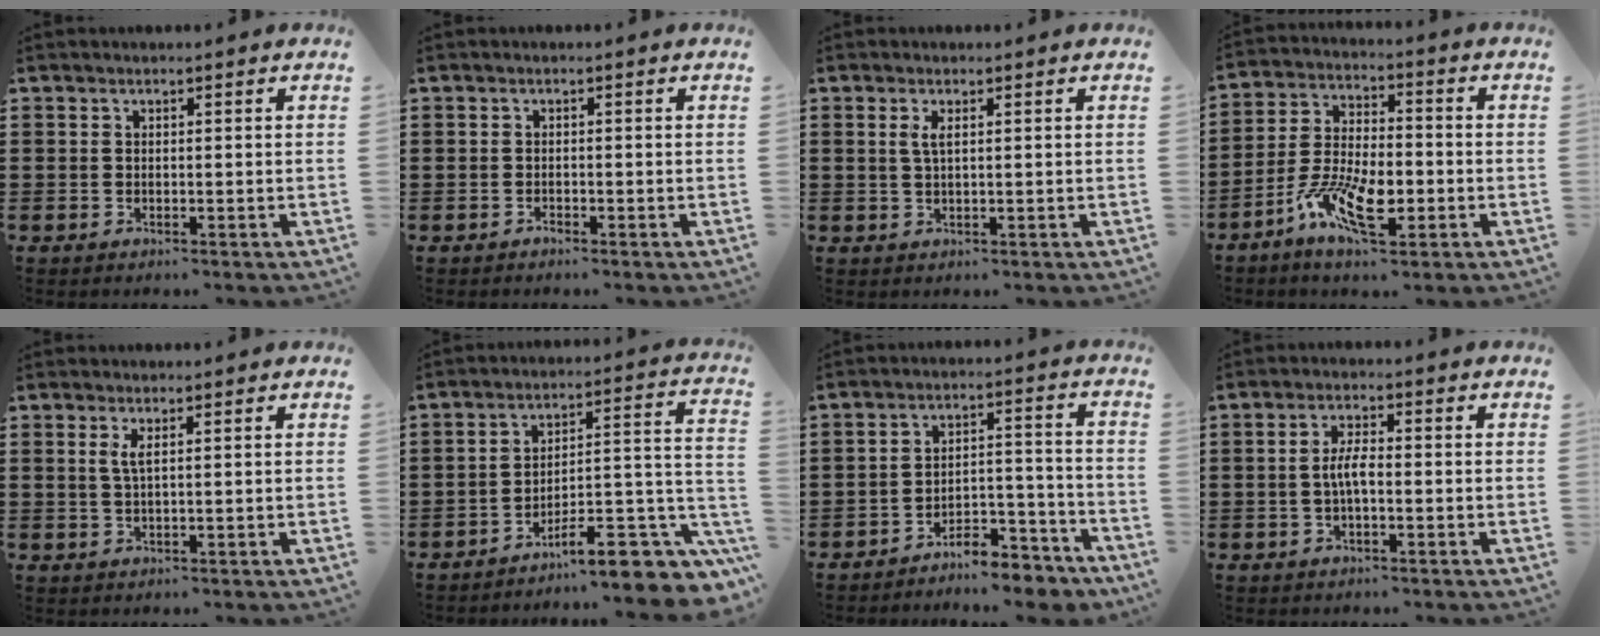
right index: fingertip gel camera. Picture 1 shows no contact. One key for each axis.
{"total": 0.6, "fx": -0.6, "fy": 0.2, "fz": 0.0, "tx": -0.001, "ty": 0.003, "tz": -0.014}
{"total": 1.8, "fx": 0.5, "fy": 0.4, "fz": 1.7, "tx": -0.035, "ty": 0.003, "tz": 0.008}
{"total": 10.2, "fx": -4.2, "fy": 4.2, "fz": 8.3, "tx": -0.179, "ty": -0.003, "tz": -0.077}
{"total": 1.9, "fx": 0.6, "fy": 0.3, "fz": 1.8, "tx": -0.038, "ty": 0.002, "tz": 0.010}
{"total": 9.6, "fx": -7.3, "fy": 2.1, "fz": 6.0, "tx": -0.075, "ty": 0.010, "tz": -0.136}
{"total": 7.0, "fx": -6.7, "fy": 1.3, "fz": 1.4, "tx": -0.015, "ty": 0.026, "tz": -0.129}
{"total": 3.7, "fx": -0.6, "fy": 1.1, "fz": 3.5, "tx": -0.076, "ty": 0.000, "tz": -0.017}